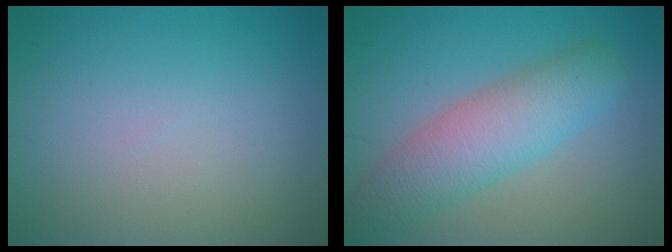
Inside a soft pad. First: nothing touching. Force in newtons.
{"total": 5.6, "press": 5.6, "slide": 0.3}